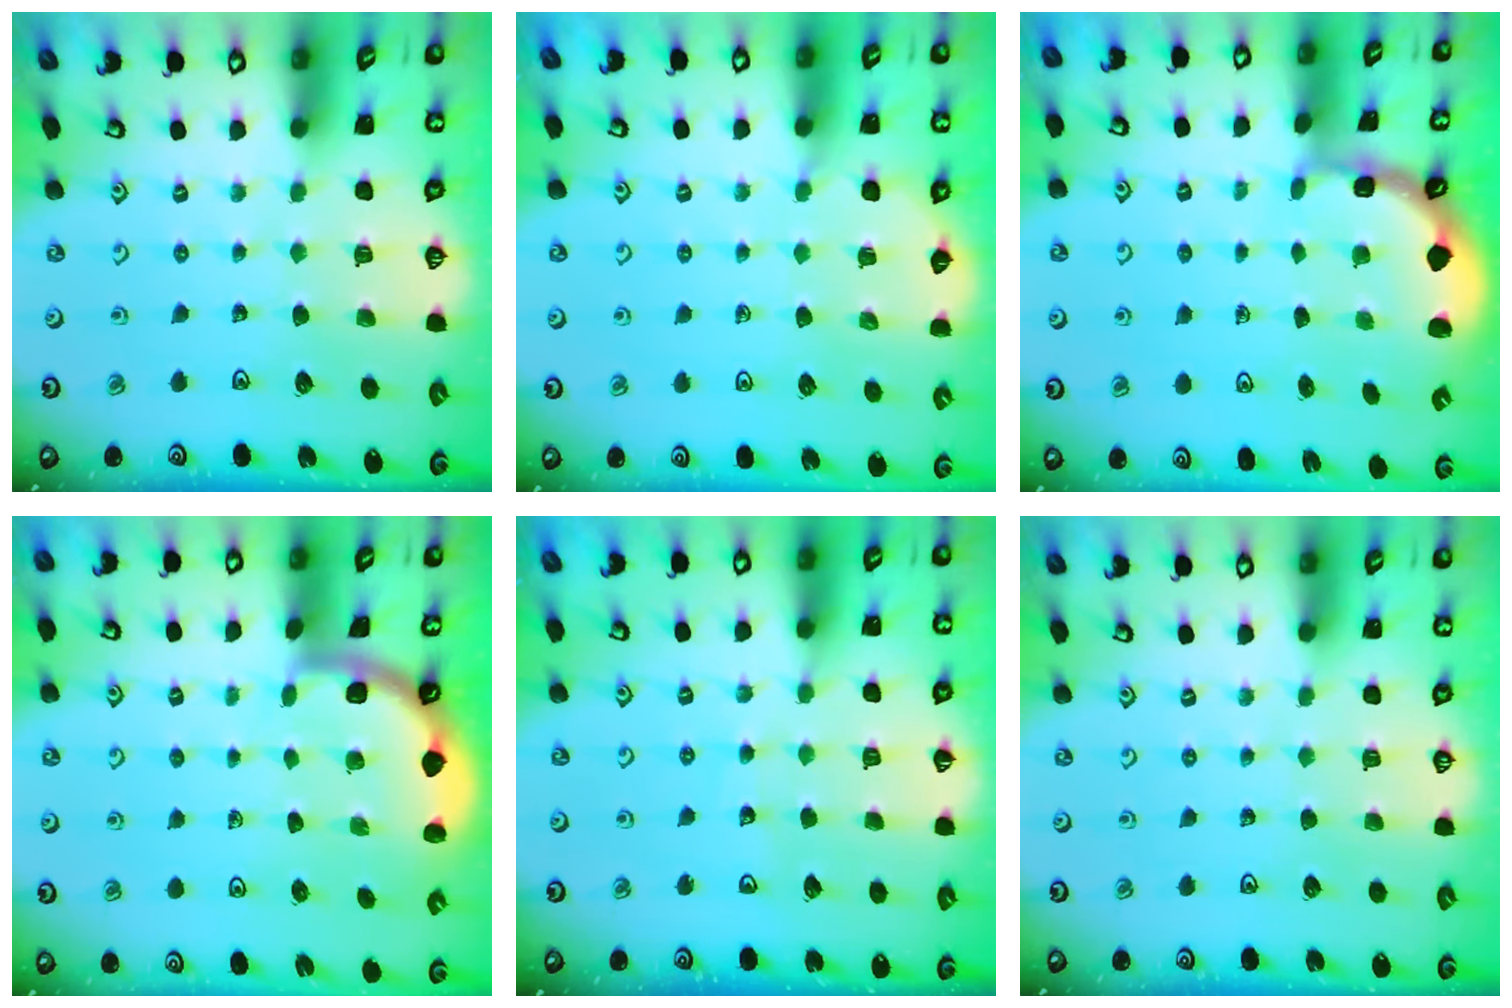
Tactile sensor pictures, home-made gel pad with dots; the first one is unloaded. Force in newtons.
{"total": 4.5, "press": 4.5, "slide": 0.8}
{"total": 1.7, "press": 1.6, "slide": 0.5}
{"total": 1.7, "press": 1.7, "slide": 0.1}
{"total": 5.1, "press": 5.1, "slide": 0.7}
{"total": 0.0}